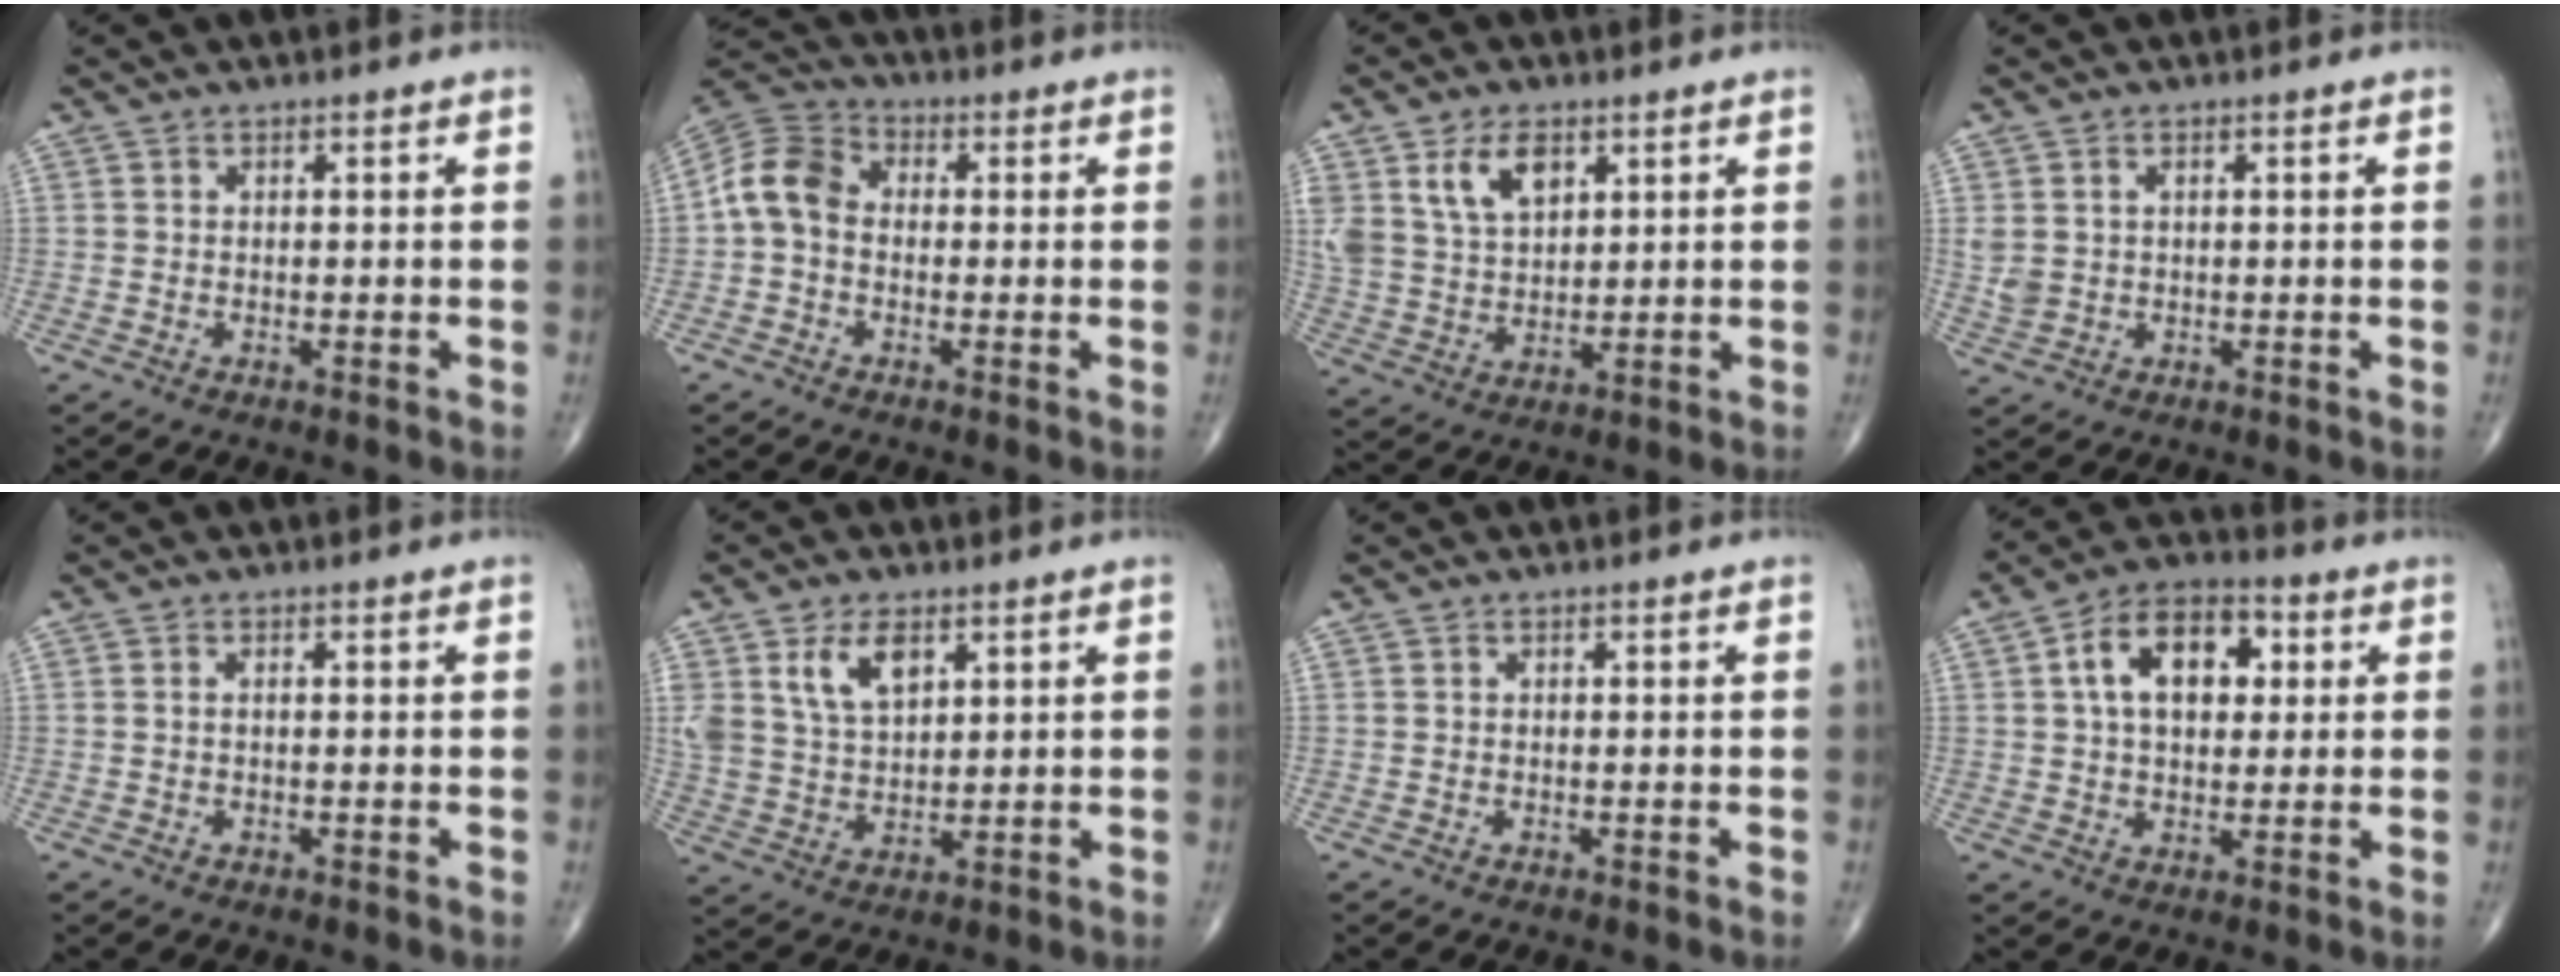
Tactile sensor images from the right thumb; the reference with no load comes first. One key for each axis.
{"total": 8.5, "fx": -0.6, "fy": 6.4, "fz": 5.6, "tx": -0.098, "ty": 0.024, "tz": -0.030}
{"total": 9.4, "fx": 4.6, "fy": 5.7, "fz": 5.9, "tx": -0.094, "ty": -0.017, "tz": 0.094}
{"total": 3.7, "fx": 0.7, "fy": 2.8, "fz": 2.3, "tx": -0.050, "ty": 0.003, "tz": 0.022}
{"total": 0.5, "fx": 0.0, "fy": 0.2, "fz": 0.5, "tx": -0.012, "ty": 0.000, "tz": -0.001}
{"total": 8.9, "fx": 4.2, "fy": 5.2, "fz": 5.8, "tx": -0.096, "ty": -0.017, "tz": 0.087}
{"total": 0.0}
{"total": 13.1, "fx": 3.1, "fy": 8.2, "fz": 9.8, "tx": -0.137, "ty": 0.015, "tz": 0.043}